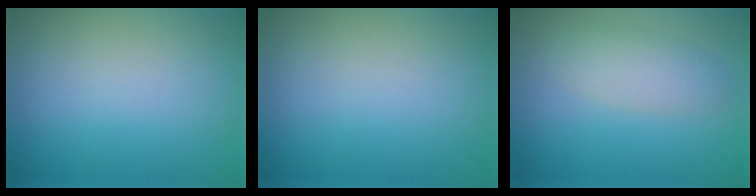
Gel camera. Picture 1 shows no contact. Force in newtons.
{"total": 0.0}
{"total": 2.5, "press": 2.5, "slide": 0.1}